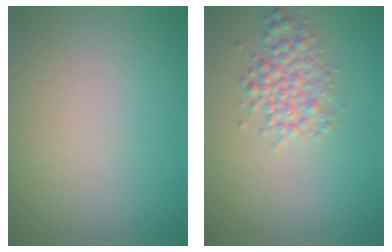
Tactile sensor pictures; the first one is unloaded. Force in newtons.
{"total": 3.0, "press": 3.0, "slide": 0.1}